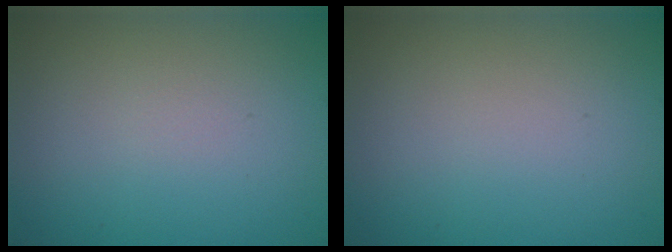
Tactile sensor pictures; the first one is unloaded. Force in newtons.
{"total": 0.0}